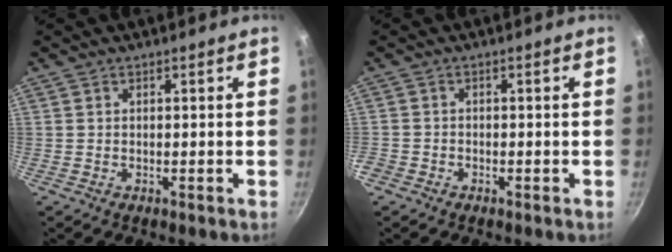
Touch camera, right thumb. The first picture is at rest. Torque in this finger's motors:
{"motor_torque": [0.67, 0.57, -0.06, 0.02, 0.06]}